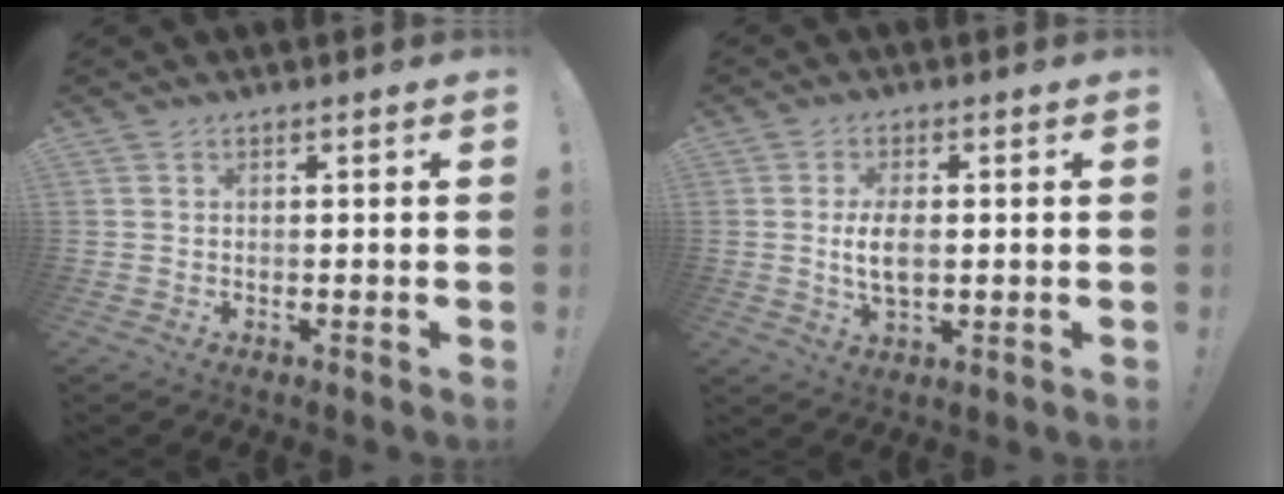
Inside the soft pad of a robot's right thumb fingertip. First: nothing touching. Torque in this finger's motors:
{"motor_torque": [0.38, 0.91, 0.35, -0.26, 0.02]}